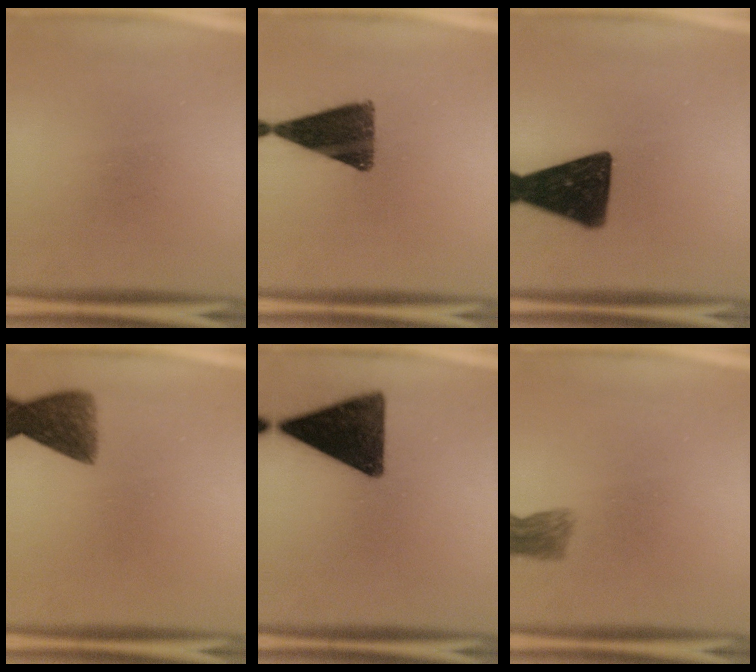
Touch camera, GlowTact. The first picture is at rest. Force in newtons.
{"total": 11.7}
{"total": 16.3}
{"total": 6.7}
{"total": 15.1}
{"total": 2.9}